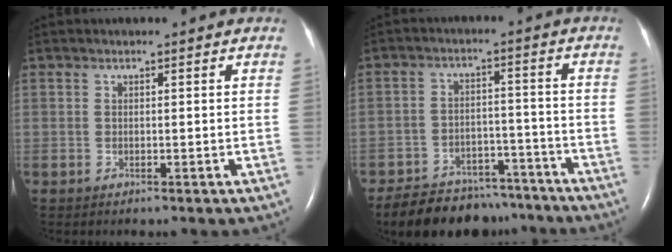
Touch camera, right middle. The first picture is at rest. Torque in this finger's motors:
{"motor_torque": [1.03, -1.11, 0.15, 0.03]}